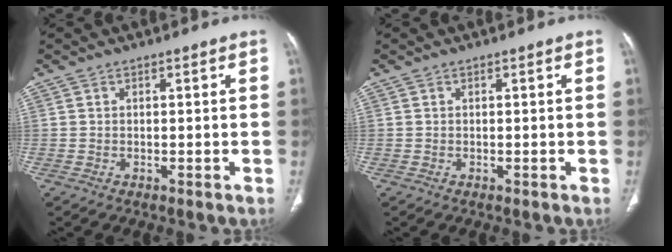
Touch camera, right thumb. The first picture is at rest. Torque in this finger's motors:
{"motor_torque": [0.81, 0.64, -0.15, -0.13, -0.03]}